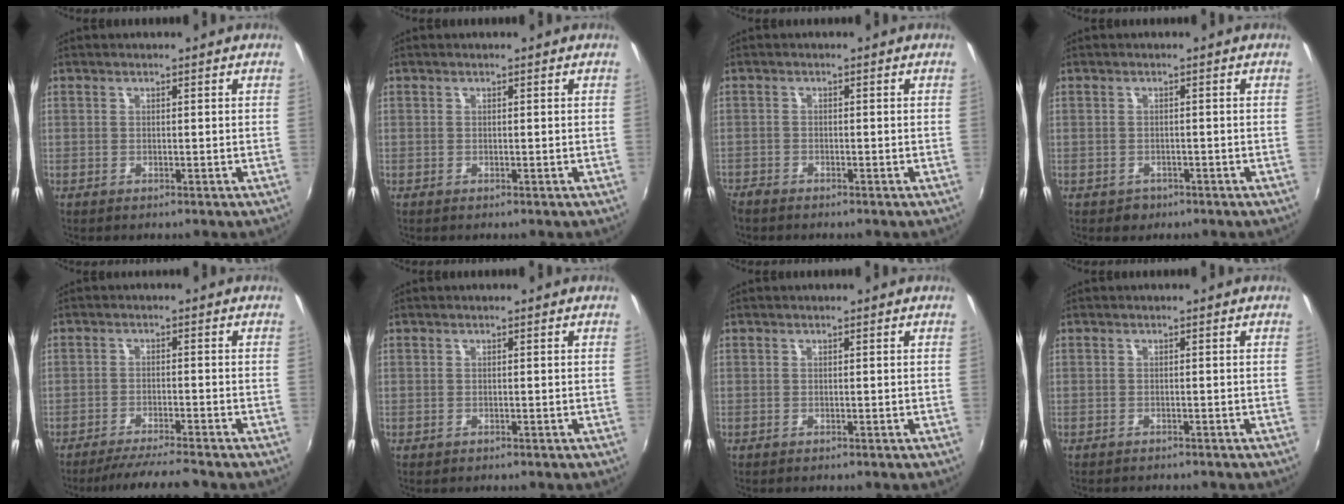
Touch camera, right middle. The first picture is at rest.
{"total": 0.0}
{"total": 2.4, "force": [-2.2, 0.8, 0.4], "torque": [-0.018, -0.011, -0.046]}
{"total": 2.1, "force": [-1.1, 1.8, 0.5], "torque": [-0.012, -0.002, -0.014]}
{"total": 6.6, "force": [-6.1, -0.1, 2.6], "torque": [-0.065, -0.007, -0.102]}
{"total": 0.0}
{"total": 0.0}
{"total": 1.8, "force": [-1.7, 0.4, 0.4], "torque": [-0.016, -0.010, -0.026]}